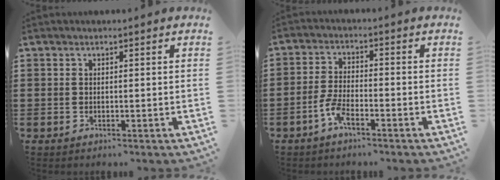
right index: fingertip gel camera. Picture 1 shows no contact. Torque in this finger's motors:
{"motor_torque": [1.74, 0.40, 0.51, 0.13]}